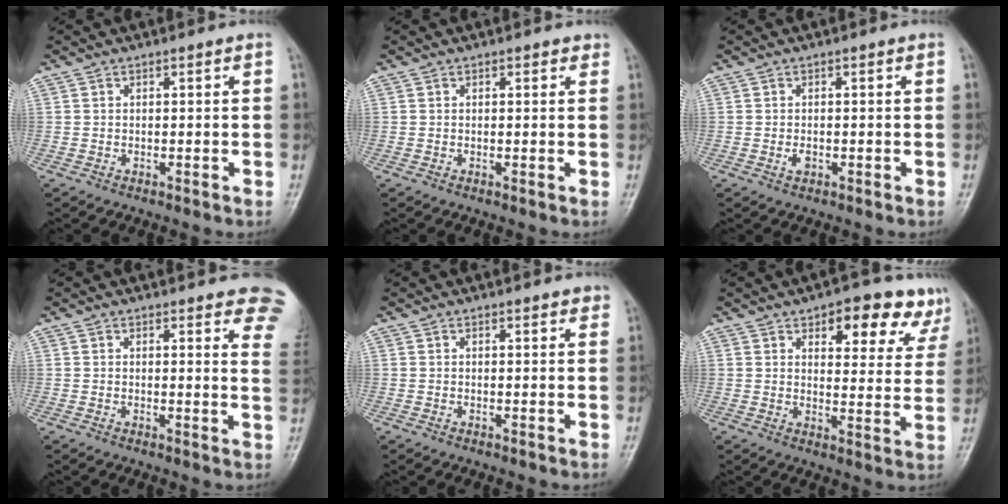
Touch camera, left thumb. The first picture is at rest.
{"total": 1.1, "force": [0.8, 0.7, 0.5], "torque": [0.002, -0.003, 0.005]}
{"total": 1.2, "force": [-0.3, 0.8, 0.9], "torque": [-0.014, -0.001, -0.005]}
{"total": 10.1, "force": [8.3, 2.8, 5.0], "torque": [-0.015, -0.034, 0.069]}
{"total": 2.1, "force": [1.7, 0.7, 1.0], "torque": [0.000, -0.003, 0.018]}
{"total": 14.4, "force": [9.1, 6.5, 9.0], "torque": [-0.052, -0.041, 0.103]}